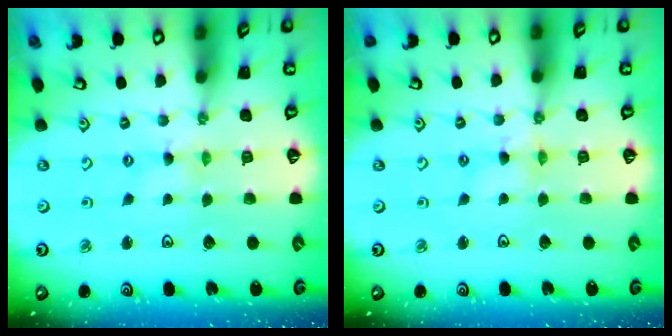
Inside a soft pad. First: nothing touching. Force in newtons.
{"total": 2.5, "press": 2.5, "slide": 0.2}